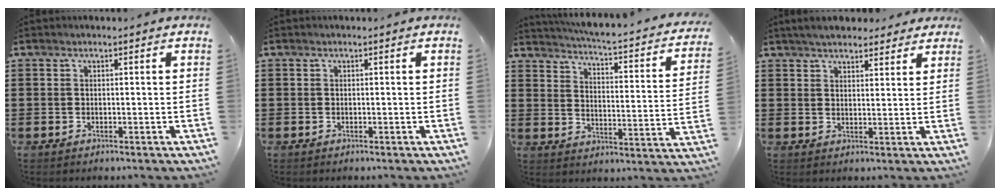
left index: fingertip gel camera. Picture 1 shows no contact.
{"total": 0.0}
{"total": 3.2, "force": [2.8, -0.5, 1.6], "torque": [-0.051, -0.033, 0.034]}
{"total": 4.1, "force": [3.8, 1.1, 1.1], "torque": [-0.033, -0.002, 0.072]}